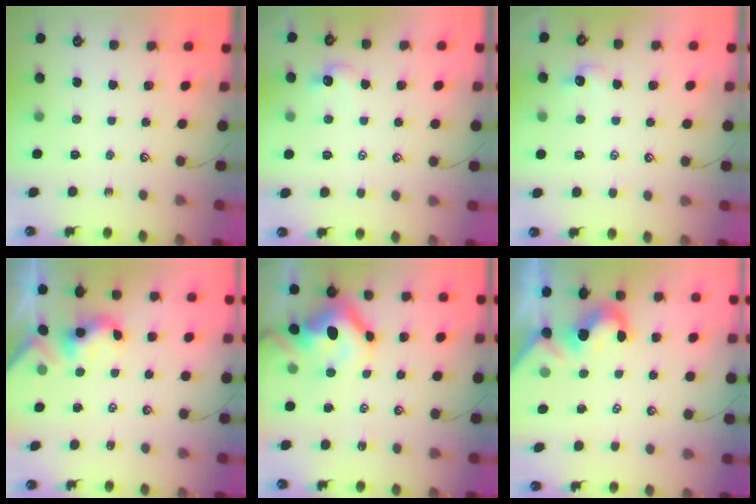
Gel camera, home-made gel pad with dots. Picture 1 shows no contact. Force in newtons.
{"total": 0.8, "press": 0.6, "slide": 0.6}
{"total": 0.7, "press": 0.2, "slide": 0.6}
{"total": 2.4, "press": 2.4, "slide": 0.2}
{"total": 13.2, "press": 13.1, "slide": 1.7}
{"total": 1.5, "press": 1.3, "slide": 0.8}